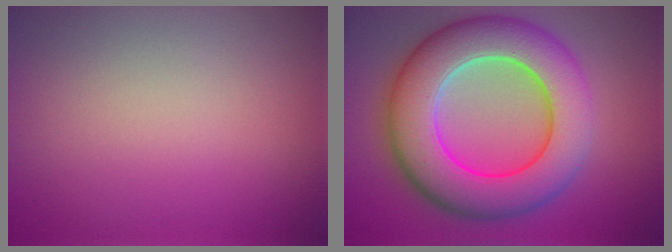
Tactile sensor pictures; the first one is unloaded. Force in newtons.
{"total": 11.4, "press": 11.4, "slide": 0.3}